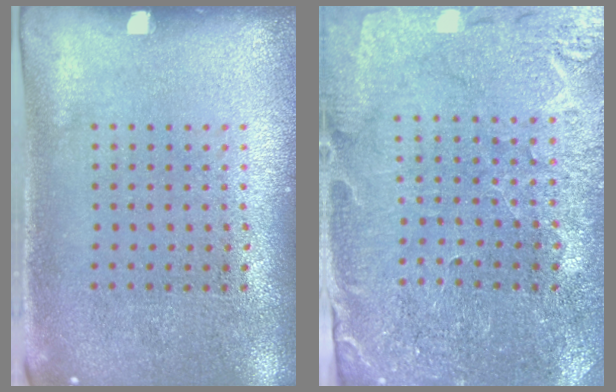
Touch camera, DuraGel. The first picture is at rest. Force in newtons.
{"total": 1.0, "press": 1.0, "slide": 0.2}